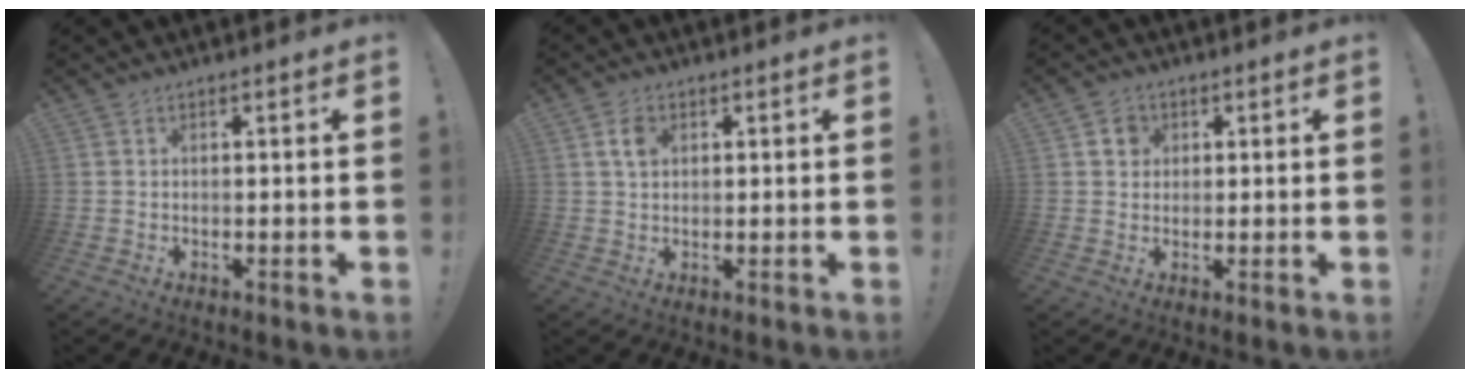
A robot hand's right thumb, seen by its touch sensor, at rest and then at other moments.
{"total": 4.1, "force": [1.5, 2.6, 2.7], "torque": [-0.043, 0.001, 0.026]}
{"total": 4.1, "force": [1.5, 3.6, 1.3], "torque": [-0.013, -0.001, 0.026]}